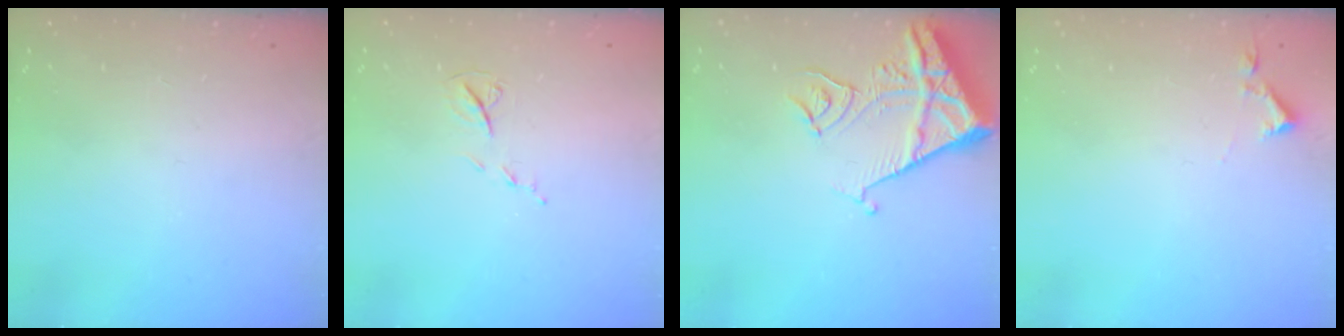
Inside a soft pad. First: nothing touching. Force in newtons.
{"total": 6.2, "press": 6.2, "slide": 0.7}
{"total": 10.5, "press": 10.5, "slide": 1.2}
{"total": 2.9, "press": 2.9, "slide": 0.5}